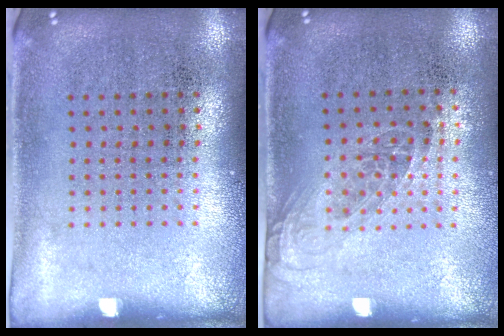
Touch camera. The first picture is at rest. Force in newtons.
{"total": 1.0, "press": 0.9, "slide": 0.6}